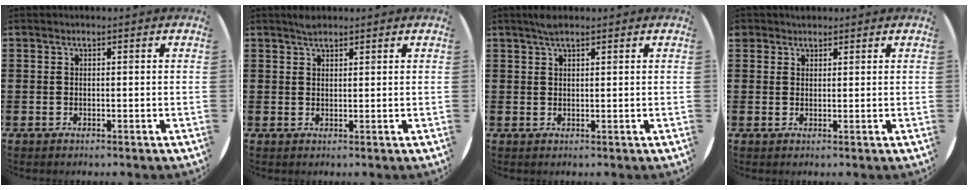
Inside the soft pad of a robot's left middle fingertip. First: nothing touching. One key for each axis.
{"total": 1.5, "fx": 1.4, "fy": 0.4, "fz": 0.3, "tx": -0.001, "ty": -0.002, "tz": 0.024}
{"total": 1.8, "fx": 1.5, "fy": 0.4, "fz": 1.0, "tx": -0.022, "ty": 0.003, "tz": 0.027}
{"total": 1.6, "fx": 1.4, "fy": 0.8, "fz": 0.0, "tx": 0.005, "ty": 0.002, "tz": 0.026}